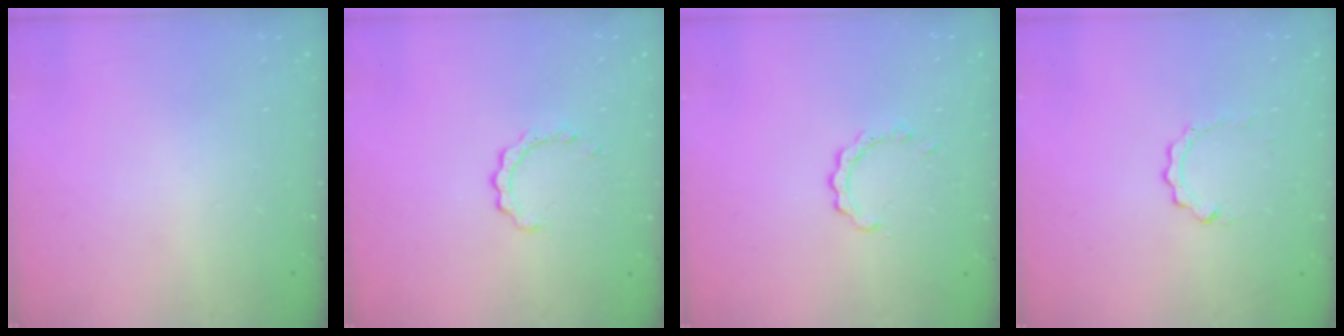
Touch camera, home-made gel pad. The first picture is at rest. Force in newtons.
{"total": 2.4, "press": 2.3, "slide": 0.3}
{"total": 2.0, "press": 2.0, "slide": 0.2}
{"total": 2.3, "press": 2.3, "slide": 0.2}